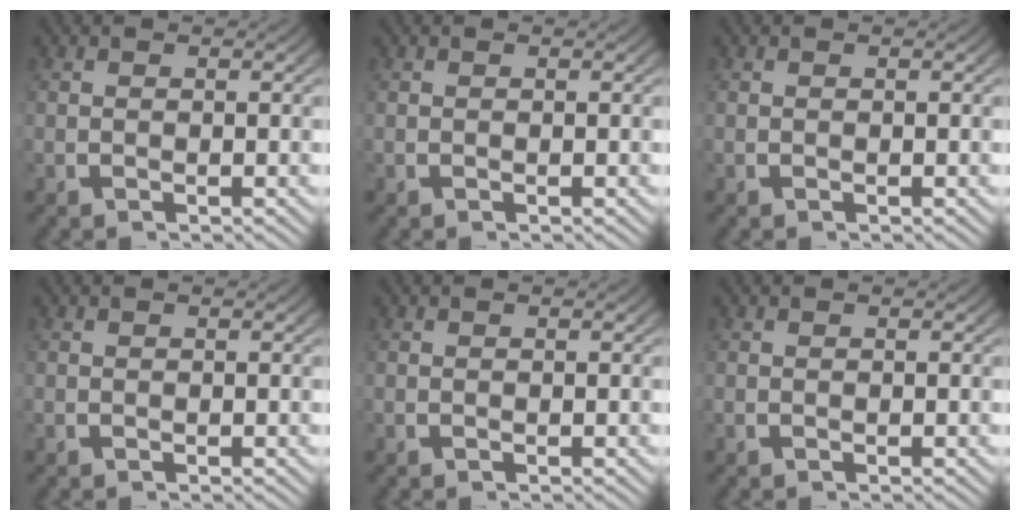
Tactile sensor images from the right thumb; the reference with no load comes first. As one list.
[{"total": 0.0}, {"total": 0.0}, {"total": 0.0}, {"total": 0.0}, {"total": 0.0}]